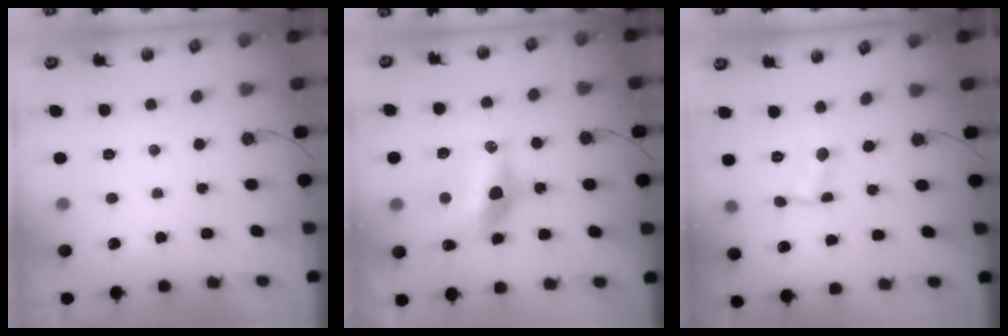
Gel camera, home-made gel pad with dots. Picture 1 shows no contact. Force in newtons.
{"total": 15.9, "press": 15.5, "slide": 3.3}
{"total": 1.8, "press": 1.8, "slide": 0.2}